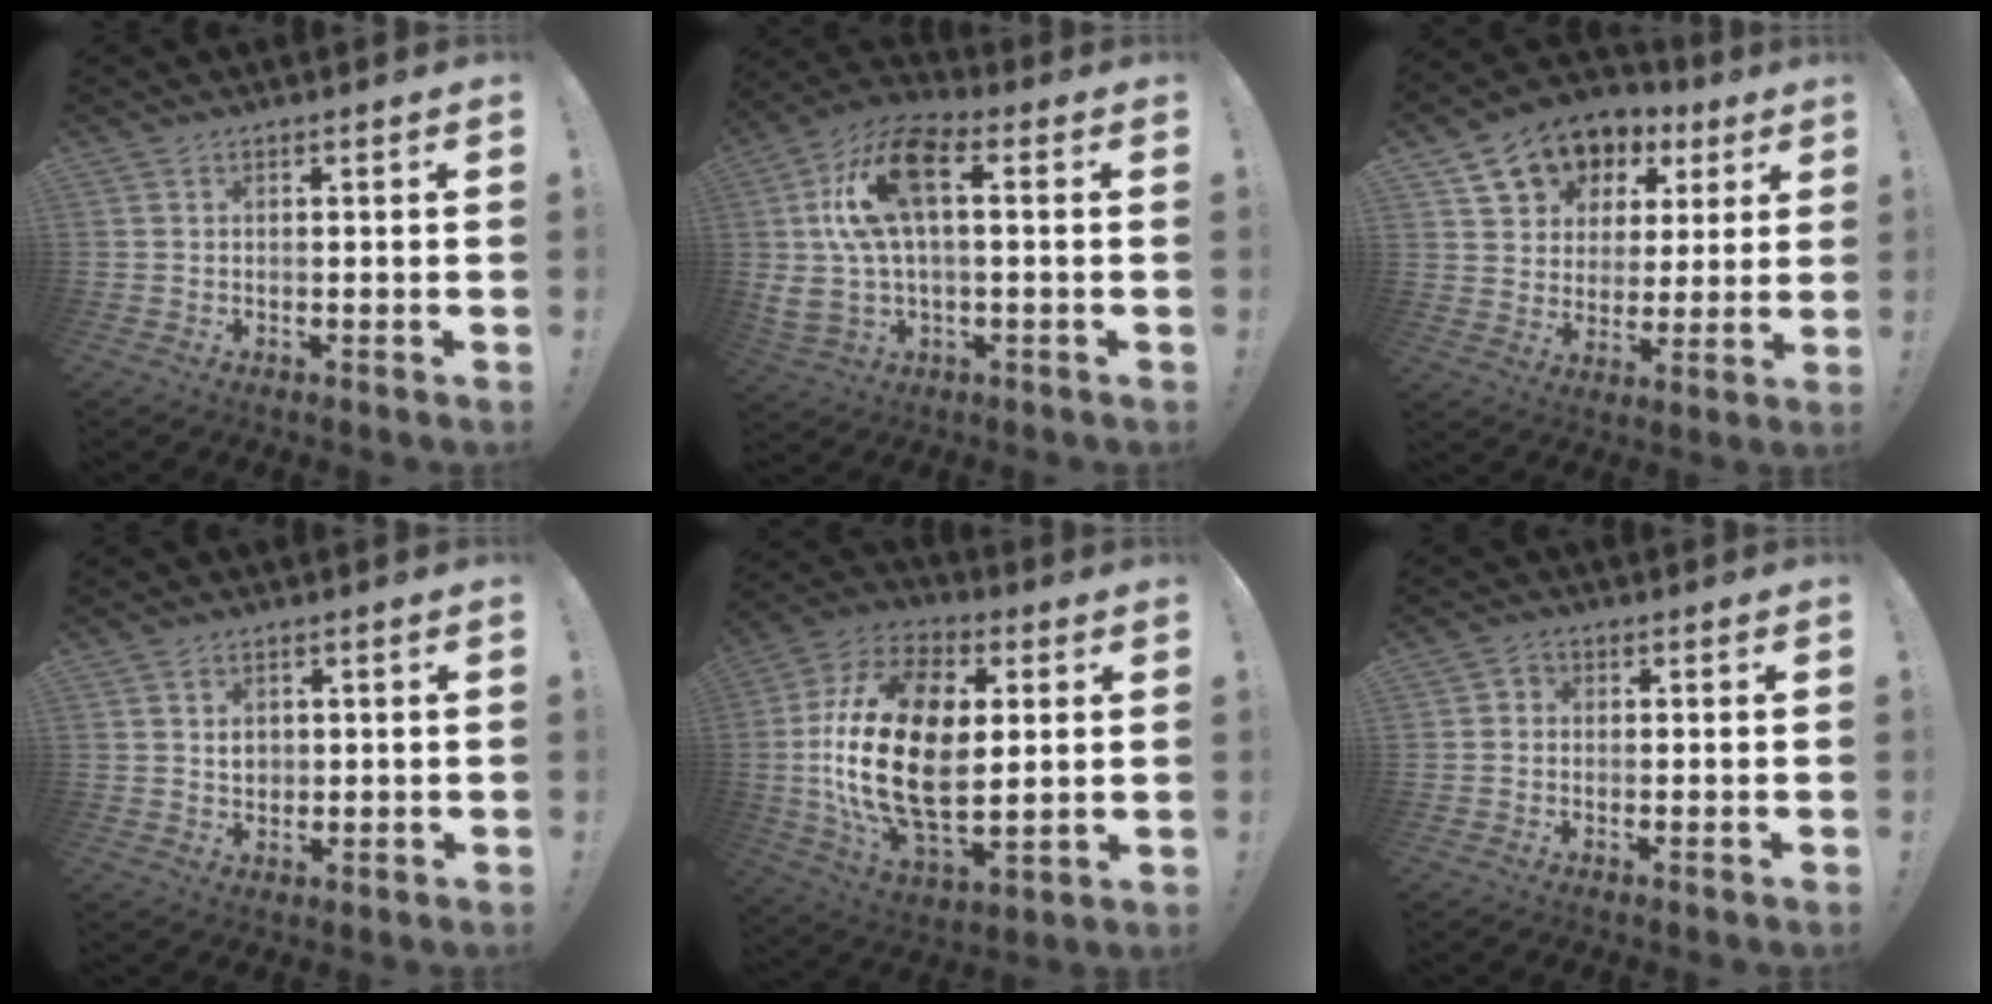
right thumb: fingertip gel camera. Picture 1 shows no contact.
{"total": 16.7, "force": [3.8, 8.1, 14.1], "torque": [-0.269, 0.003, 0.067]}
{"total": 12.5, "force": [7.0, 9.3, 4.7], "torque": [-0.071, -0.043, 0.138]}
{"total": 3.2, "force": [0.8, 2.7, 1.4], "torque": [-0.010, -0.004, 0.010]}
{"total": 27.9, "force": [1.4, 16.6, 22.4], "torque": [-0.441, -0.009, 0.029]}
{"total": 1.8, "force": [-0.5, 1.4, 1.0], "torque": [-0.015, 0.006, -0.010]}